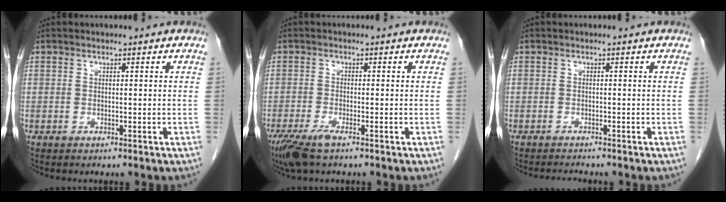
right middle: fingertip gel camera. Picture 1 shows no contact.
{"total": 4.5, "force": [-3.0, 0.8, 3.3], "torque": [-0.070, -0.013, -0.056]}
{"total": 1.6, "force": [-1.6, -0.1, 0.4], "torque": [-0.010, -0.007, -0.022]}